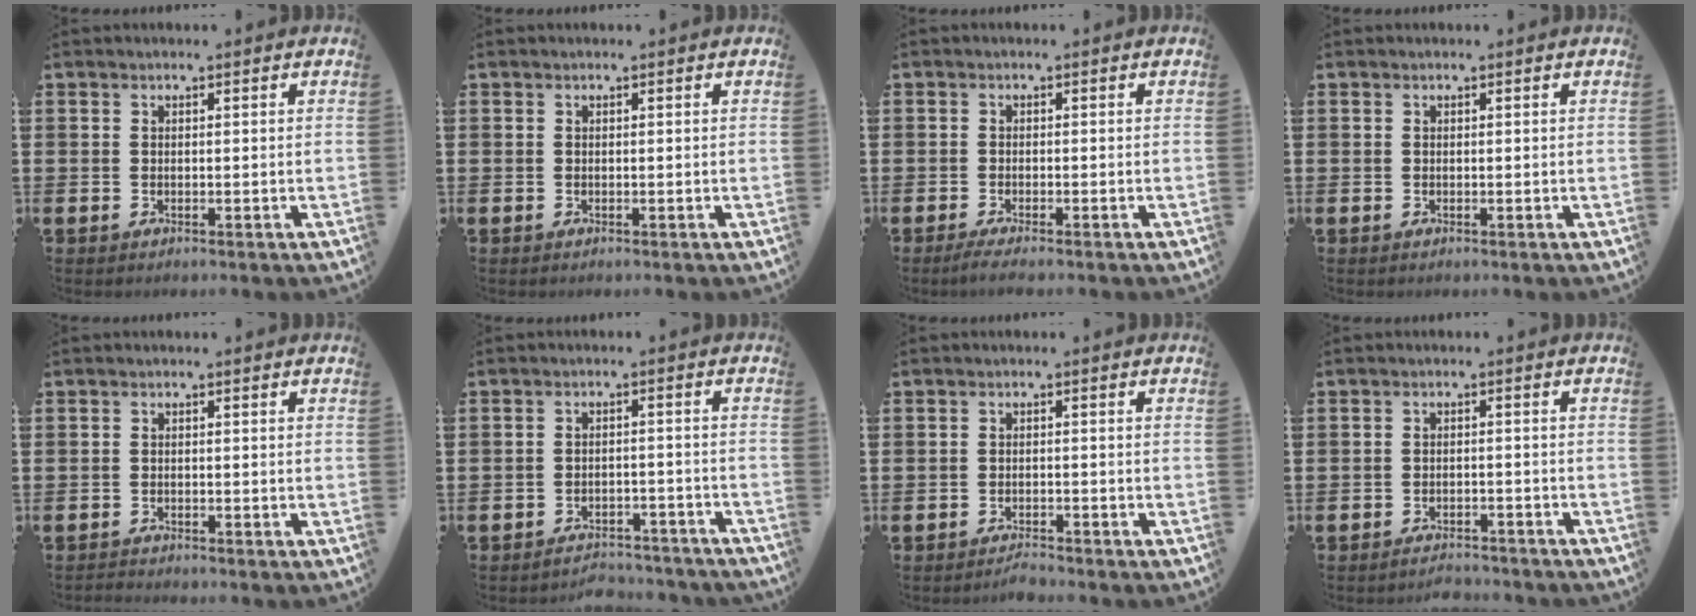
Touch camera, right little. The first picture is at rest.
{"total": 0.0}
{"total": 1.2, "force": [-0.8, 0.0, 0.9], "torque": [-0.014, -0.001, -0.015]}
{"total": 0.0}
{"total": 0.8, "force": [-0.8, 0.0, 0.0], "torque": [-0.002, -0.001, -0.017]}
{"total": 3.2, "force": [-3.2, 0.3, -0.1], "torque": [-0.005, 0.004, -0.069]}
{"total": 1.5, "force": [-1.5, 0.0, 0.1], "torque": [-0.007, 0.002, -0.029]}
{"total": 2.2, "force": [-2.2, 0.0, 0.0], "torque": [-0.006, 0.004, -0.046]}